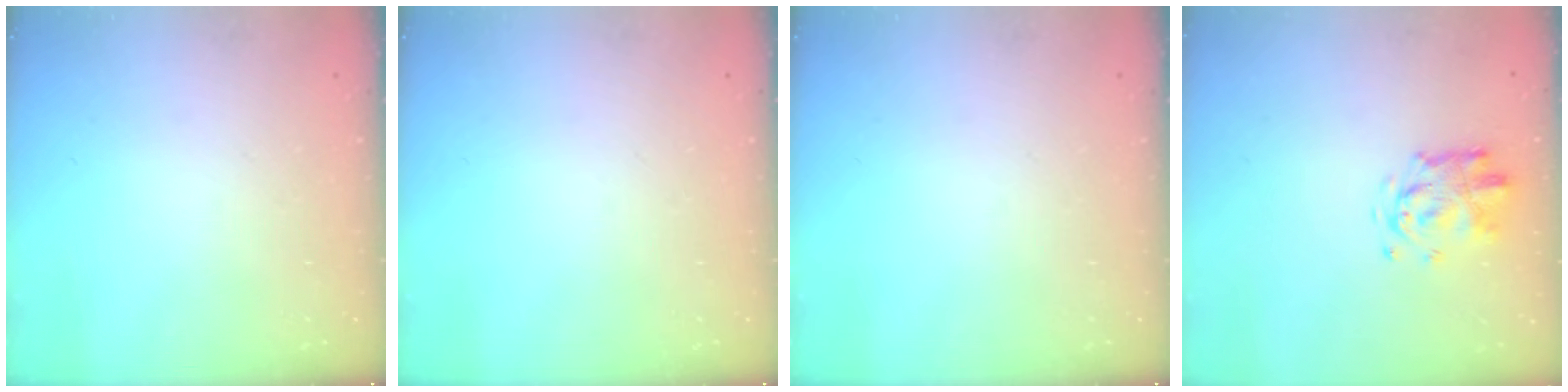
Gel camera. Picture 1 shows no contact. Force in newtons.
{"total": 0.0}
{"total": 0.0}
{"total": 3.6, "press": 3.6, "slide": 0.3}